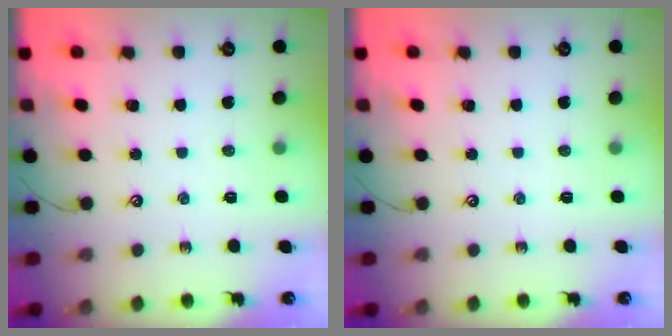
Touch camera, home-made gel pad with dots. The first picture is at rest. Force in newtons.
{"total": 0.0}